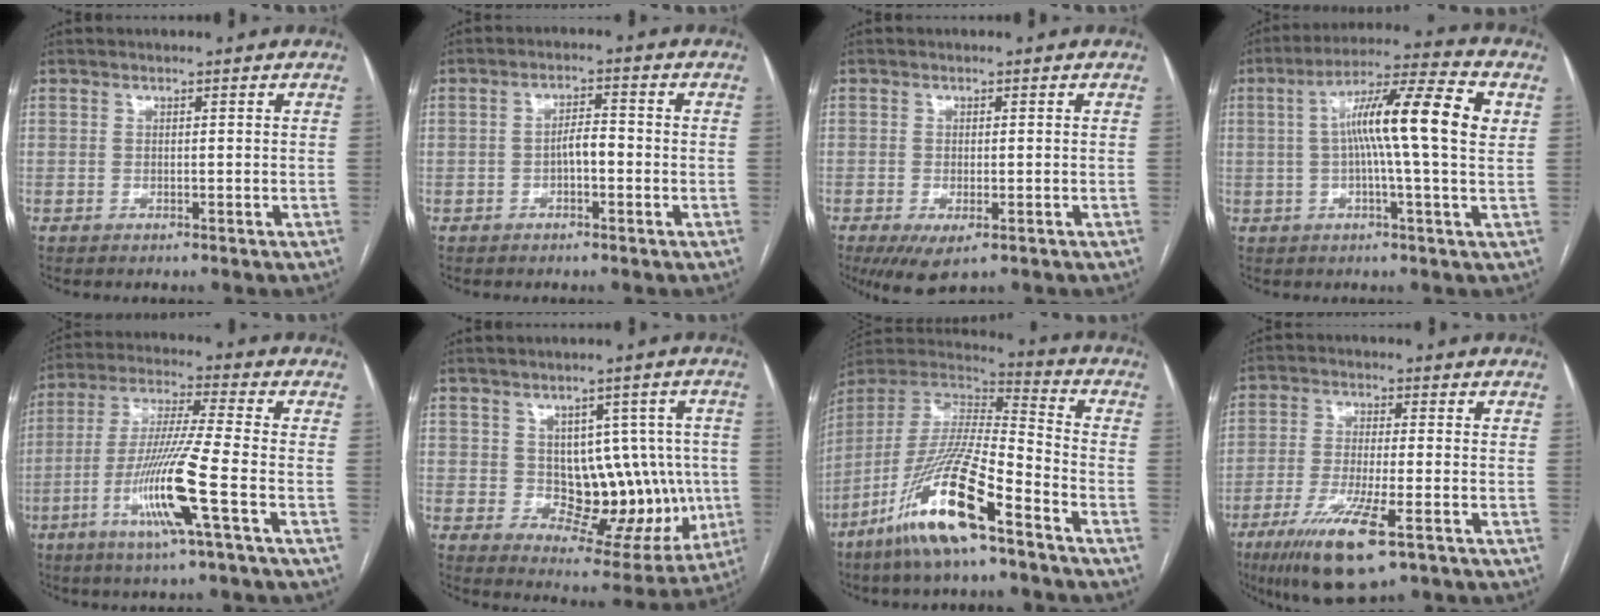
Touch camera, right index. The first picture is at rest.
{"total": 3.1, "force": [-0.9, 1.0, 2.8], "torque": [-0.045, 0.008, -0.014]}
{"total": 5.2, "force": [-2.9, 1.7, 3.9], "torque": [-0.062, -0.013, -0.040]}
{"total": 14.2, "force": [2.1, 0.4, 14.0], "torque": [-0.234, 0.028, 0.026]}
{"total": 13.1, "force": [-4.9, -1.1, 12.1], "torque": [-0.242, -0.016, -0.098]}
{"total": 12.8, "force": [-0.2, 7.6, 10.4], "torque": [-0.111, 0.021, 0.022]}
{"total": 18.4, "force": [-10.8, 2.0, 14.7], "torque": [-0.324, -0.032, -0.209]}
{"total": 11.8, "force": [-6.4, 1.5, 9.8], "torque": [-0.185, -0.032, -0.109]}